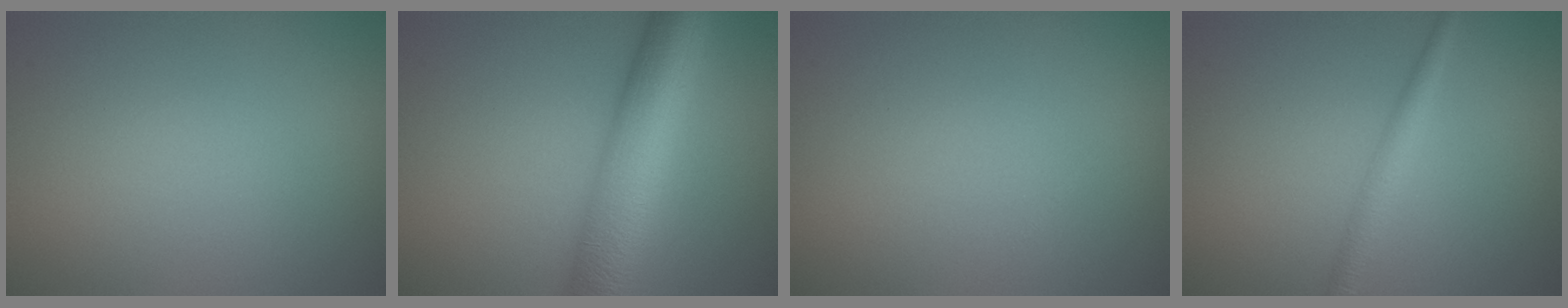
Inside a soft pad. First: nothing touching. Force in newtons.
{"total": 9.3, "press": 9.3, "slide": 0.3}
{"total": 0.0}
{"total": 2.1, "press": 2.1, "slide": 0.0}